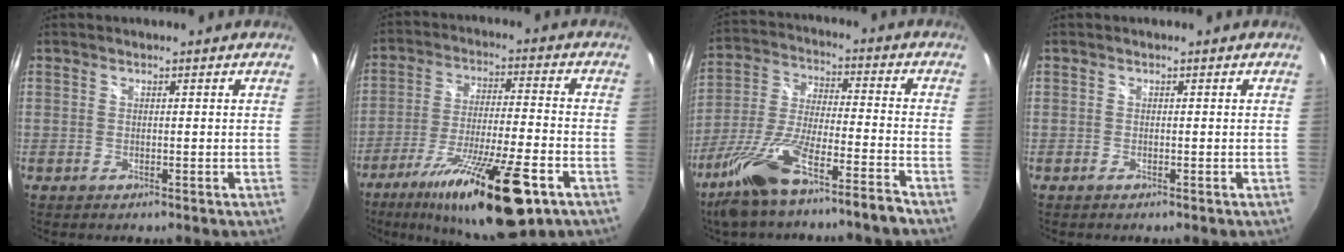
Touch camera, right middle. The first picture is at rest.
{"total": 21.0, "force": [-12.4, 4.0, 16.5], "torque": [-0.296, -0.042, -0.202]}
{"total": 15.0, "force": [-11.2, 0.8, 10.1], "torque": [-0.220, -0.022, -0.202]}
{"total": 0.0}